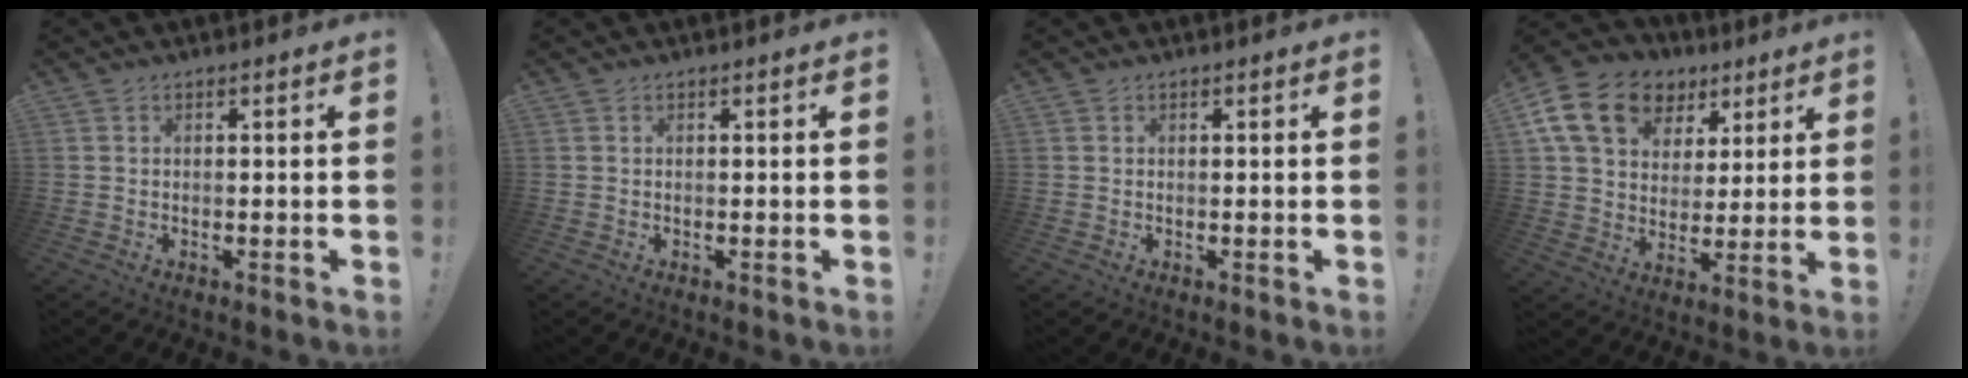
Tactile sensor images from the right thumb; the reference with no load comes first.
{"total": 0.0}
{"total": 0.0}
{"total": 18.0, "force": [8.3, 13.0, 9.4], "torque": [-0.145, -0.034, 0.160]}